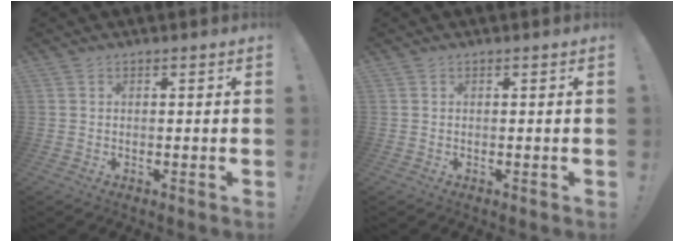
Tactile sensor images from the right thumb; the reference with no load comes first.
{"total": 0.0}